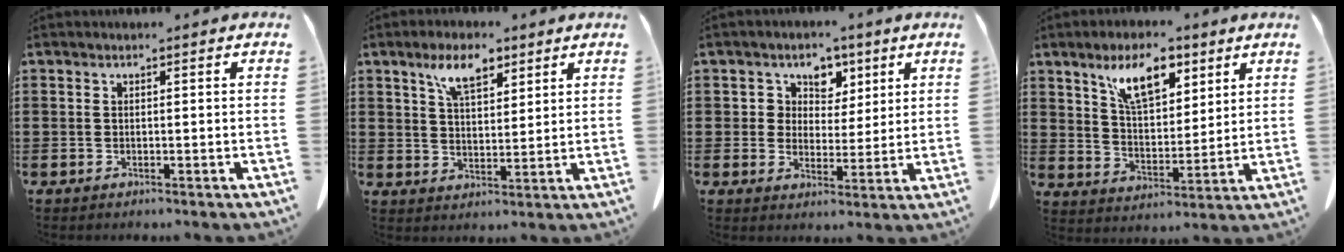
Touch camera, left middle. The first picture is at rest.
{"total": 7.0, "force": [4.6, 3.2, 4.2], "torque": [-0.080, -0.003, 0.082]}
{"total": 4.5, "force": [2.5, 3.7, 0.4], "torque": [-0.027, 0.006, 0.041]}
{"total": 9.6, "force": [6.2, 4.1, 6.0], "torque": [-0.122, -0.008, 0.111]}